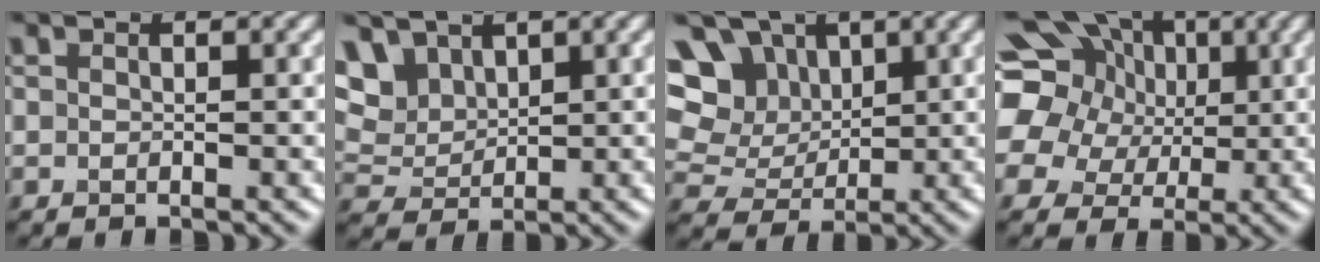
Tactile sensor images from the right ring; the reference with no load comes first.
{"total": 6.7, "force": [3.7, 4.5, 3.3], "torque": [-0.101, 0.009, 0.077]}
{"total": 13.6, "force": [5.6, 10.2, 7.0], "torque": [-0.153, 0.036, 0.091]}
{"total": 22.1, "force": [6.3, 18.6, 10.0], "torque": [-0.230, 0.046, 0.066]}